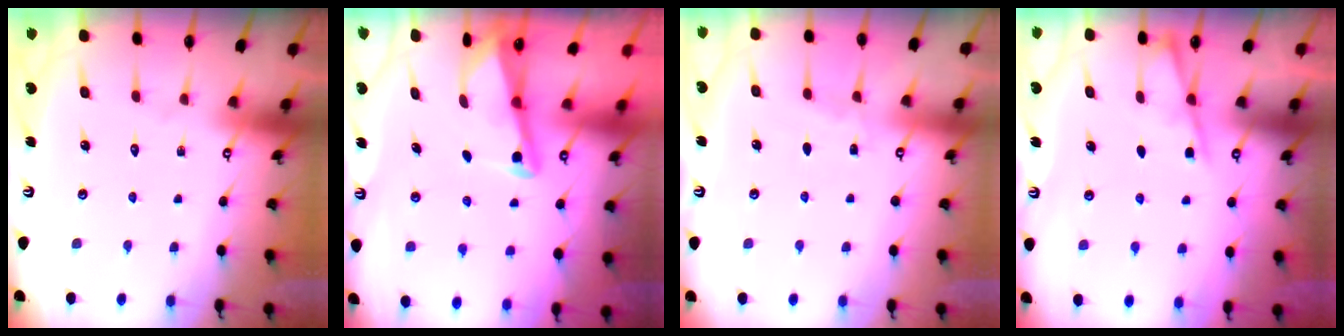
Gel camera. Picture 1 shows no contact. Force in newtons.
{"total": 3.5, "press": 3.5, "slide": 0.3}
{"total": 2.9, "press": 2.9, "slide": 0.4}
{"total": 4.0, "press": 4.0, "slide": 0.3}